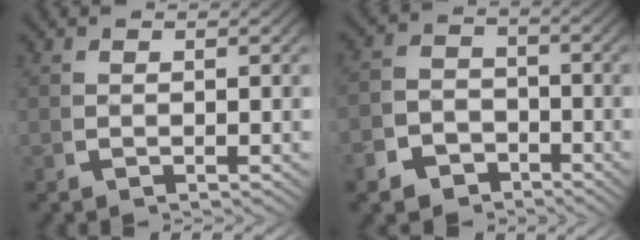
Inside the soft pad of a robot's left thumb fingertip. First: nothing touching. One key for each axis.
{"total": 6.0, "fx": -3.6, "fy": 4.6, "fz": 1.5, "tx": -0.012, "ty": -0.025, "tz": -0.061}